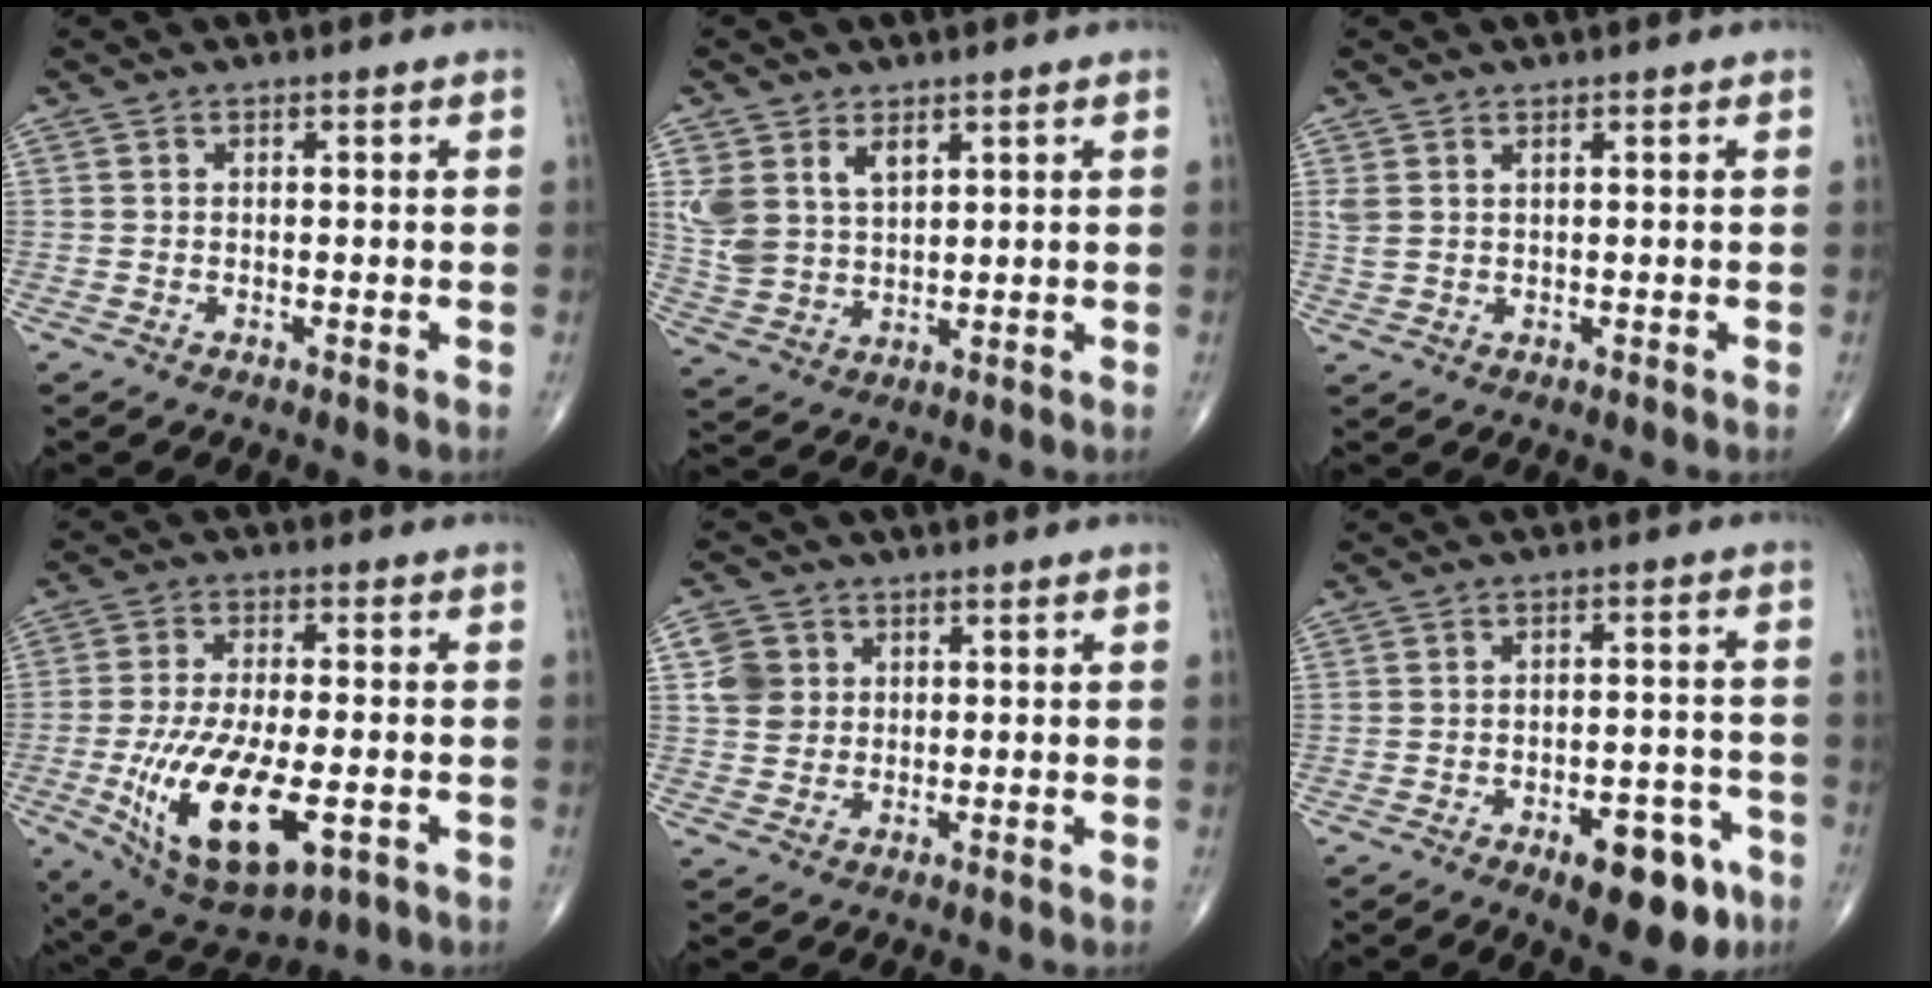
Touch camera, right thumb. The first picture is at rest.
{"total": 8.3, "force": [3.6, 5.2, 5.3], "torque": [-0.099, -0.011, 0.084]}
{"total": 2.1, "force": [1.0, 0.9, 1.6], "torque": [-0.044, 0.007, 0.031]}
{"total": 18.0, "force": [-5.2, 7.6, 15.5], "torque": [-0.286, -0.006, -0.071]}
{"total": 5.4, "force": [1.3, 4.9, 1.9], "torque": [-0.015, 0.000, 0.022]}
{"total": 11.0, "force": [-5.9, 4.9, 7.9], "torque": [-0.082, 0.037, -0.072]}